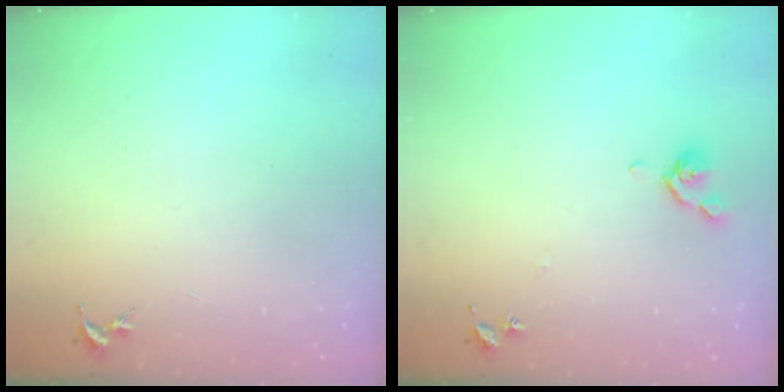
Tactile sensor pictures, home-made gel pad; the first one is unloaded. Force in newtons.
{"total": 5.6, "press": 5.6, "slide": 0.9}